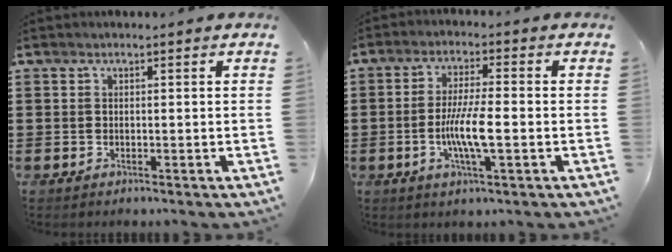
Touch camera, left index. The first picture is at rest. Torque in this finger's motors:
{"motor_torque": [0.57, 0.06, 0.71, 0.10]}